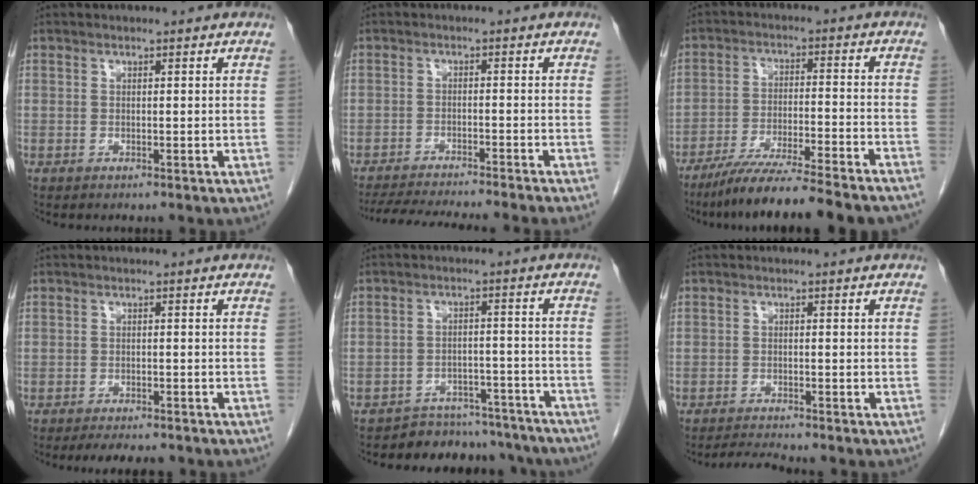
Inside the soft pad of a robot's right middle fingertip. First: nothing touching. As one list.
[{"total": 13.4, "force": [-12.1, -0.7, 5.6], "torque": [-0.074, -0.023, -0.178]}, {"total": 15.4, "force": [-13.2, -0.3, 8.0], "torque": [-0.123, -0.033, -0.208]}, {"total": 4.7, "force": [-4.0, 1.2, 2.1], "torque": [-0.026, -0.006, -0.057]}, {"total": 11.0, "force": [-10.1, 4.3, 0.6], "torque": [0.015, 0.033, -0.118]}, {"total": 2.3, "force": [-2.2, -0.9, 0.2], "torque": [-0.012, -0.016, -0.039]}]